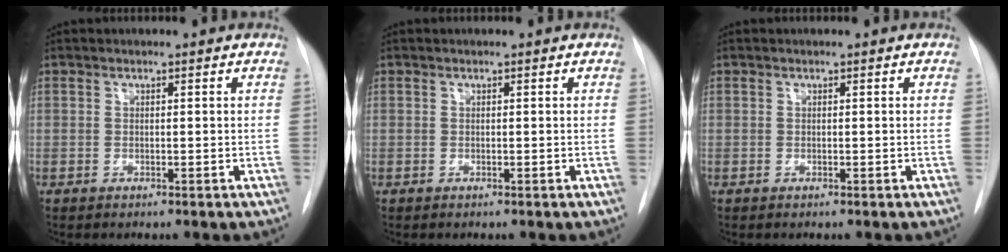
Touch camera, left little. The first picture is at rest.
{"total": 0.0}
{"total": 0.0}